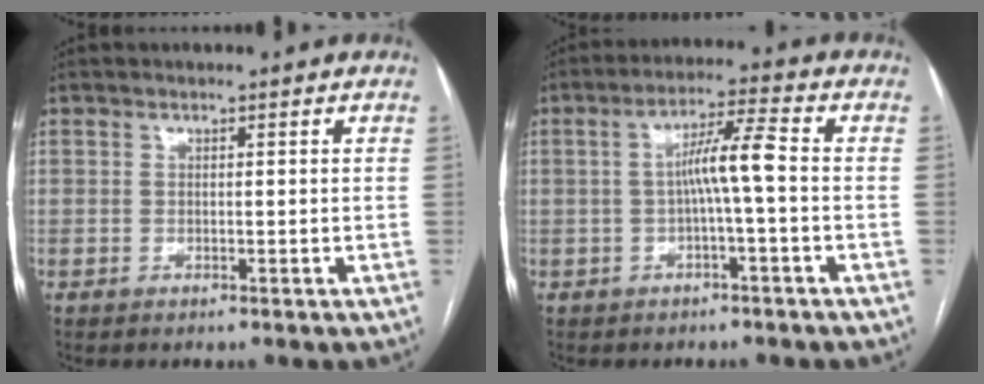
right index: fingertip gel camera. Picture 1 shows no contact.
{"total": 6.1, "force": [-0.4, 0.1, 6.1], "torque": [-0.104, 0.020, -0.006]}